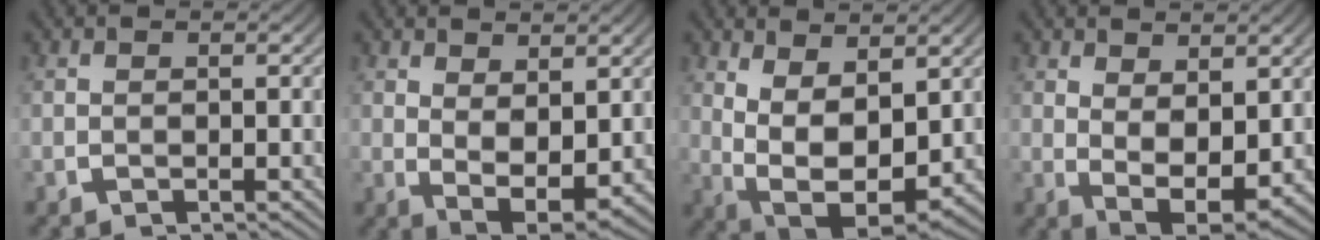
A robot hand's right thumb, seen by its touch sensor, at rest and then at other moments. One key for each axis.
{"total": 5.0, "fx": 0.4, "fy": 3.1, "fz": 3.9, "tx": -0.076, "ty": -0.028, "tz": 0.020}
{"total": 9.3, "fx": -0.8, "fy": 6.3, "fz": 6.8, "tx": -0.154, "ty": -0.061, "tz": 0.012}
{"total": 5.6, "fx": 0.1, "fy": 3.5, "fz": 4.4, "tx": -0.085, "ty": -0.032, "tz": 0.016}